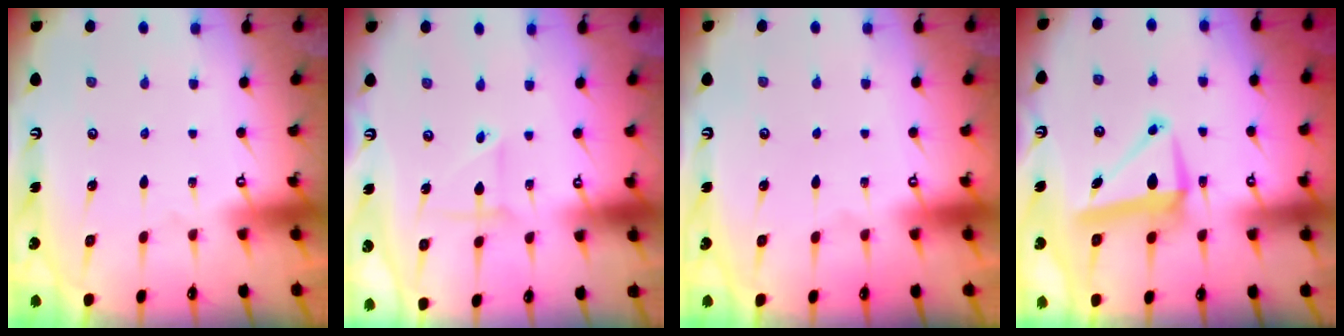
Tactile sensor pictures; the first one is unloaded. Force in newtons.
{"total": 2.4, "press": 2.4, "slide": 0.2}
{"total": 0.0}
{"total": 8.8, "press": 8.7, "slide": 1.5}